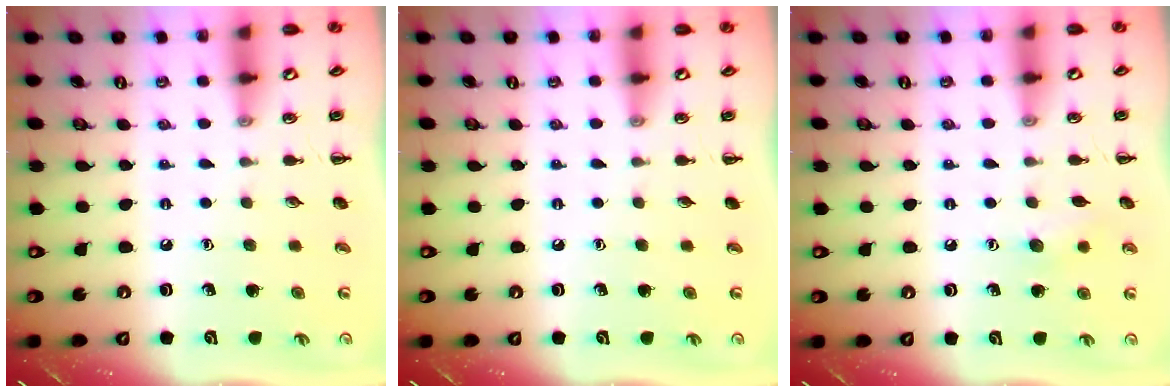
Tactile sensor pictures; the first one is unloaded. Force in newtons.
{"total": 0.0}
{"total": 6.1, "press": 6.0, "slide": 1.3}